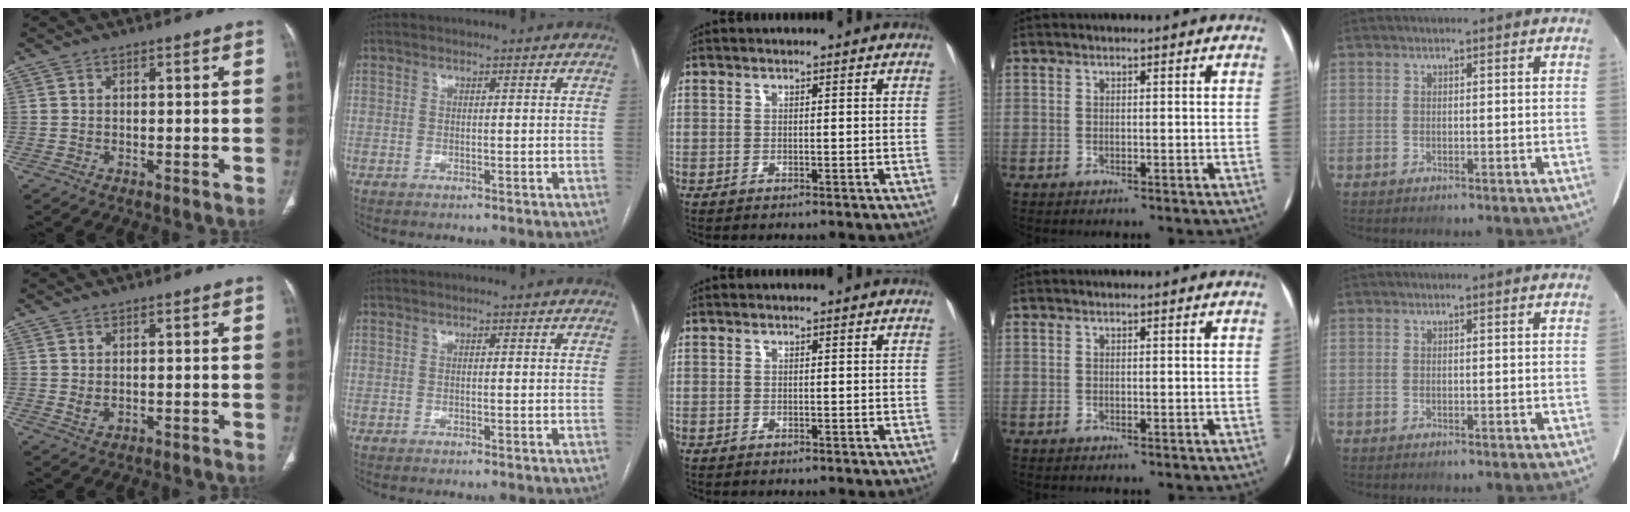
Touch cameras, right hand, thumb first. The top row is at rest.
{"thumb": {"total": 1.5, "force": [0.3, 0.9, 1.2], "torque": [-0.020, -0.007, 0.011]}}